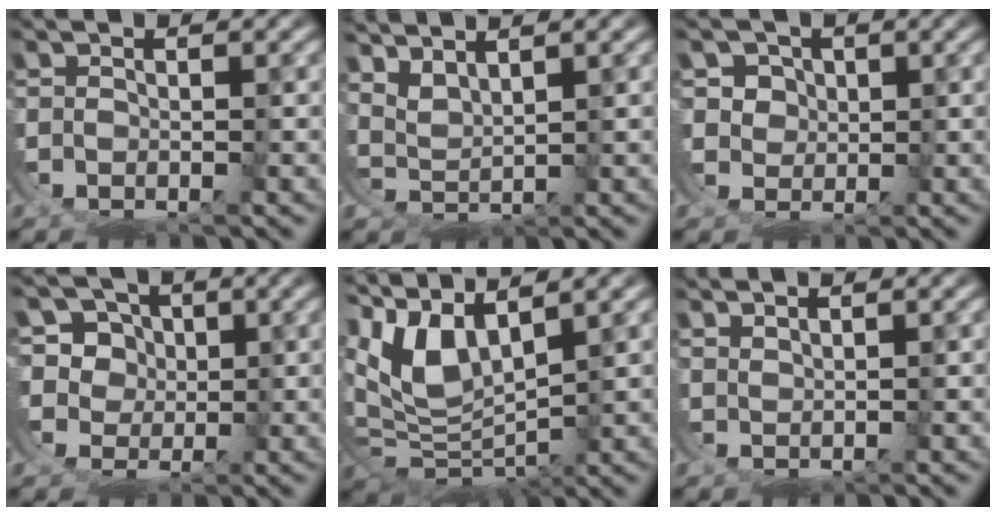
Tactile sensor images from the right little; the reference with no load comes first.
{"total": 4.4, "force": [2.2, 2.9, 2.5], "torque": [-0.066, -0.011, 0.038]}
{"total": 4.7, "force": [1.2, 4.1, 2.0], "torque": [-0.061, -0.019, 0.024]}
{"total": 10.8, "force": [1.0, 9.6, 4.9], "torque": [-0.126, -0.035, 0.015]}
{"total": 9.8, "force": [0.9, 6.7, 7.1], "torque": [-0.156, -0.029, 0.024]}
{"total": 1.8, "force": [1.6, -0.7, 0.2], "torque": [0.005, 0.004, 0.034]}